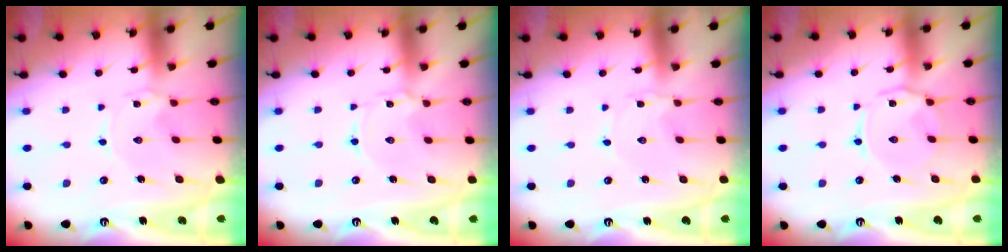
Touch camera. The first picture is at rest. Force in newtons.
{"total": 0.9, "press": 0.9, "slide": 0.2}
{"total": 1.1, "press": 1.1, "slide": 0.2}
{"total": 4.5, "press": 4.4, "slide": 0.6}